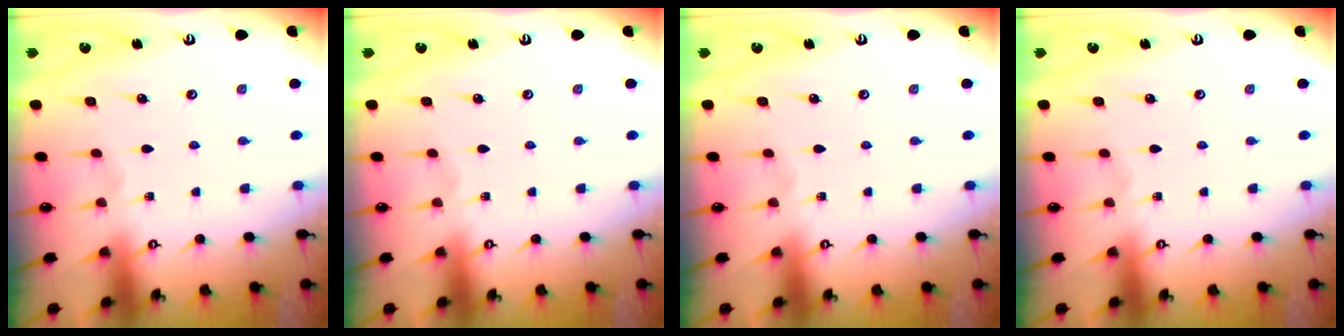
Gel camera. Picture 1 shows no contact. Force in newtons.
{"total": 0.0}
{"total": 0.0}
{"total": 0.0}